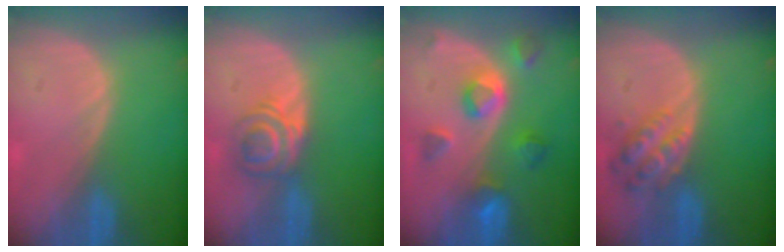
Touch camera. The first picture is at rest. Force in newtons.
{"total": 5.9, "press": 4.9, "slide": 3.2}
{"total": 7.7, "press": 6.9, "slide": 3.4}
{"total": 6.0, "press": 5.5, "slide": 2.4}